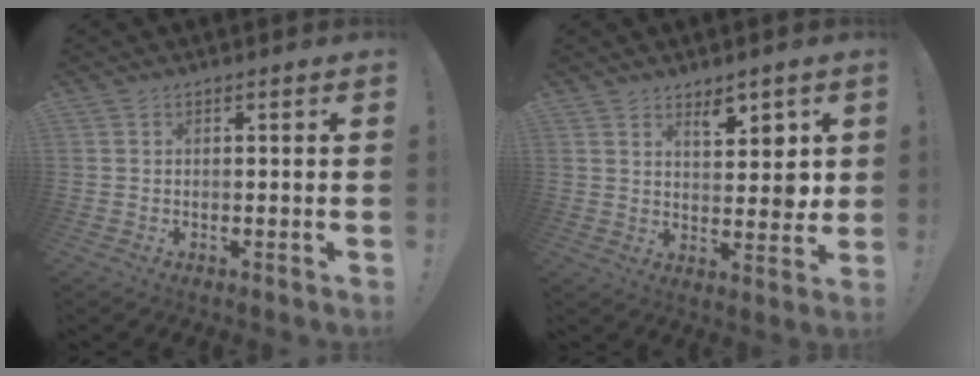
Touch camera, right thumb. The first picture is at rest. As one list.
[{"total": 7.0, "force": [4.7, 3.5, 3.9], "torque": [-0.032, -0.037, 0.079]}]